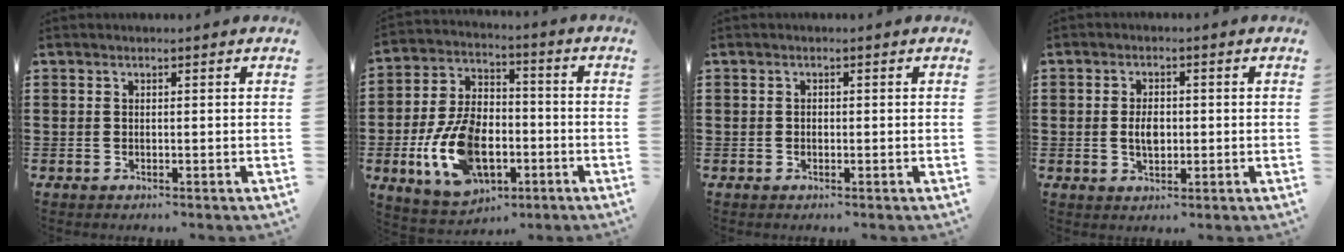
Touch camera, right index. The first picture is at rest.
{"total": 13.2, "force": [-3.9, 8.3, 9.5], "torque": [-0.217, 0.008, -0.068]}
{"total": 0.5, "force": [-0.2, 0.4, 0.3], "torque": [-0.009, 0.001, -0.003]}
{"total": 3.6, "force": [-0.2, 2.0, 3.0], "torque": [-0.049, 0.002, -0.005]}